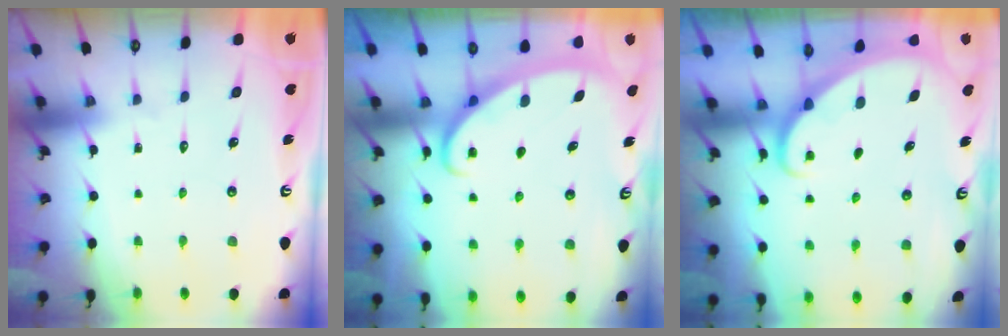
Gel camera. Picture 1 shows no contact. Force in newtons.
{"total": 2.6, "press": 2.5, "slide": 0.4}
{"total": 1.7, "press": 1.7, "slide": 0.0}